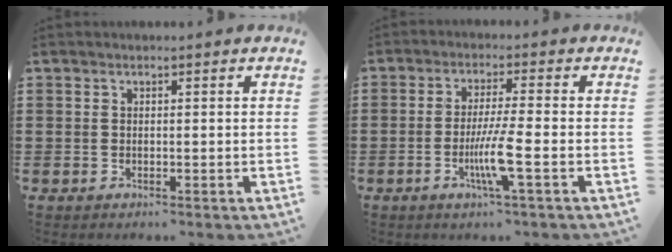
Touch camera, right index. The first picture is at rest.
{"total": 6.6, "force": [-2.2, -0.1, 6.2], "torque": [-0.125, -0.019, -0.045]}